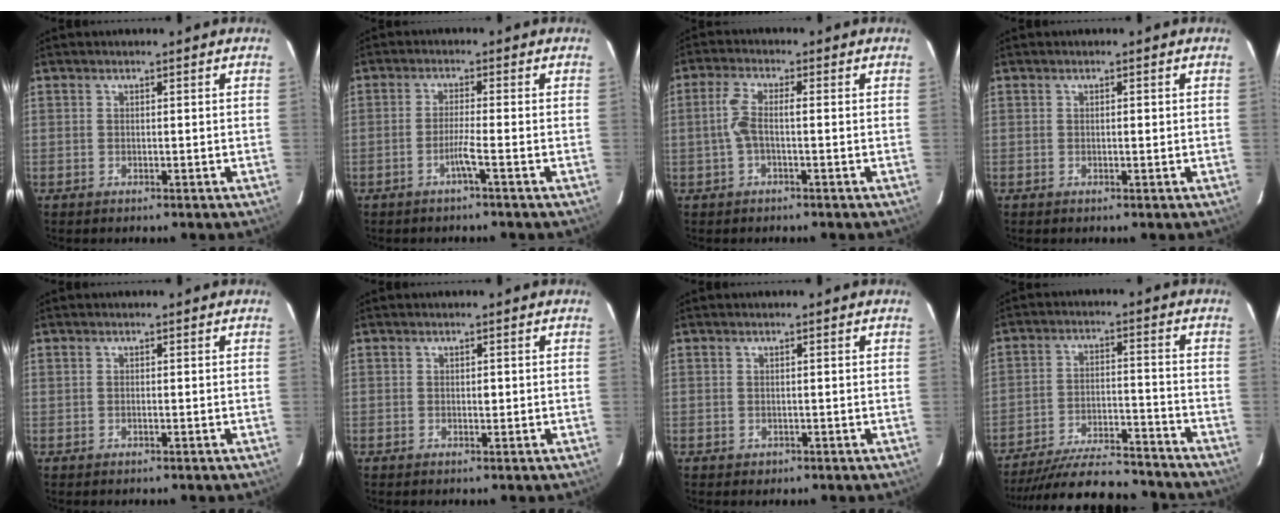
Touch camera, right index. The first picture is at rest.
{"total": 2.7, "force": [-1.4, -0.8, 2.2], "torque": [-0.044, -0.003, -0.029]}
{"total": 4.0, "force": [-0.4, 0.9, 3.9], "torque": [-0.089, 0.013, -0.008]}
{"total": 0.6, "force": [0.0, 0.1, 0.6], "torque": [-0.011, 0.000, 0.001]}
{"total": 0.0}
{"total": 0.6, "force": [0.0, 0.3, 0.5], "torque": [-0.009, 0.000, 0.000]}
{"total": 0.6, "force": [0.1, 0.6, 0.3], "torque": [0.000, 0.001, 0.002]}
{"total": 17.1, "force": [-16.0, 2.6, 5.5], "torque": [-0.111, -0.008, -0.240]}